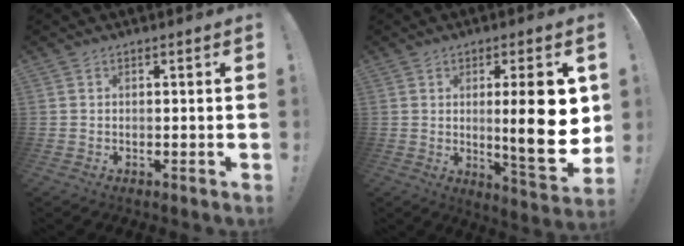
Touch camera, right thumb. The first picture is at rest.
{"total": 17.0, "force": [1.4, 3.5, 16.5], "torque": [-0.227, -0.023, 0.018]}